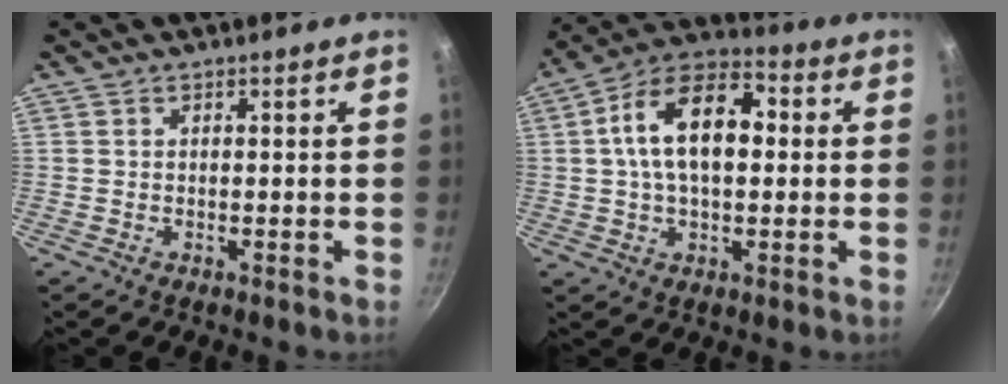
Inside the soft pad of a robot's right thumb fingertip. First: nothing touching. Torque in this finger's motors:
{"motor_torque": [0.87, 3.50, 1.47, -0.10, 0.13]}